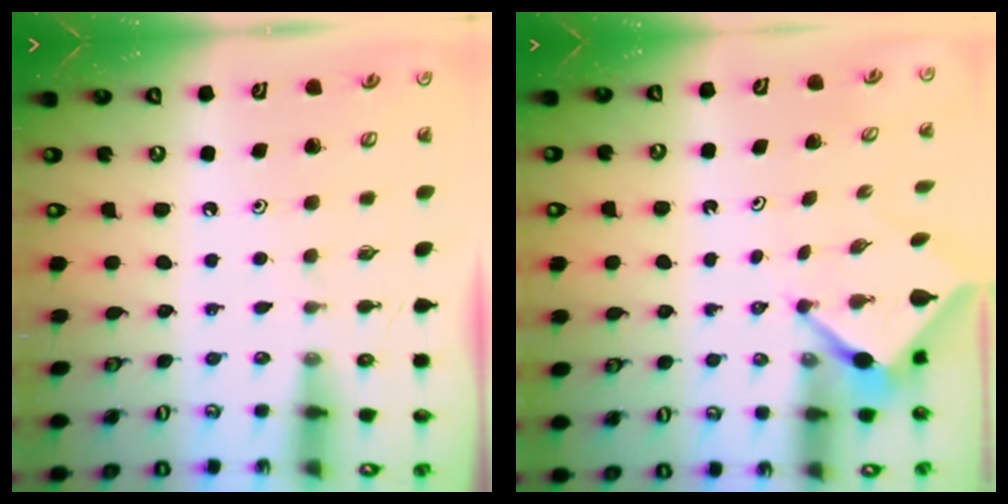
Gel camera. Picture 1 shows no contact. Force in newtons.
{"total": 3.1, "press": 3.1, "slide": 0.2}